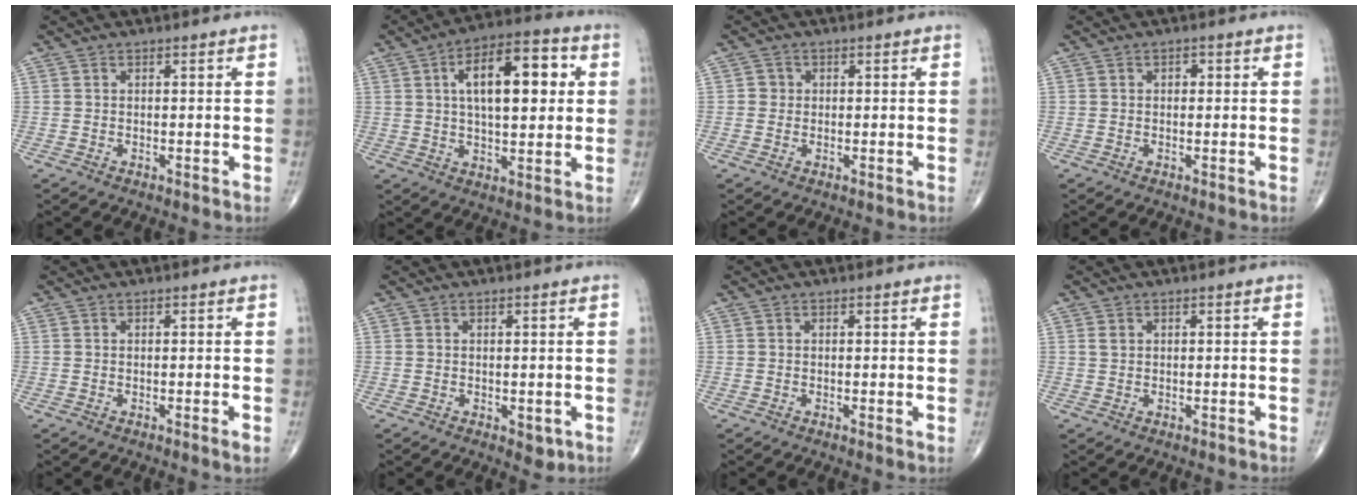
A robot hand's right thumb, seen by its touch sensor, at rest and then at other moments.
{"total": 16.5, "force": [3.8, 7.4, 14.2], "torque": [-0.198, 0.012, 0.054]}
{"total": 1.5, "force": [0.1, 1.5, 0.3], "torque": [0.003, 0.004, -0.001]}
{"total": 1.0, "force": [0.1, 0.8, 0.6], "torque": [-0.001, 0.003, -0.002]}
{"total": 1.1, "force": [-0.3, 0.0, 1.0], "torque": [-0.018, -0.004, -0.004]}
{"total": 2.2, "force": [-0.6, 1.3, 1.7], "torque": [-0.011, -0.002, -0.004]}
{"total": 0.8, "force": [0.0, 0.1, 0.8], "torque": [-0.018, -0.004, -0.002]}
{"total": 1.1, "force": [0.5, 0.9, 0.6], "torque": [-0.009, 0.001, 0.010]}